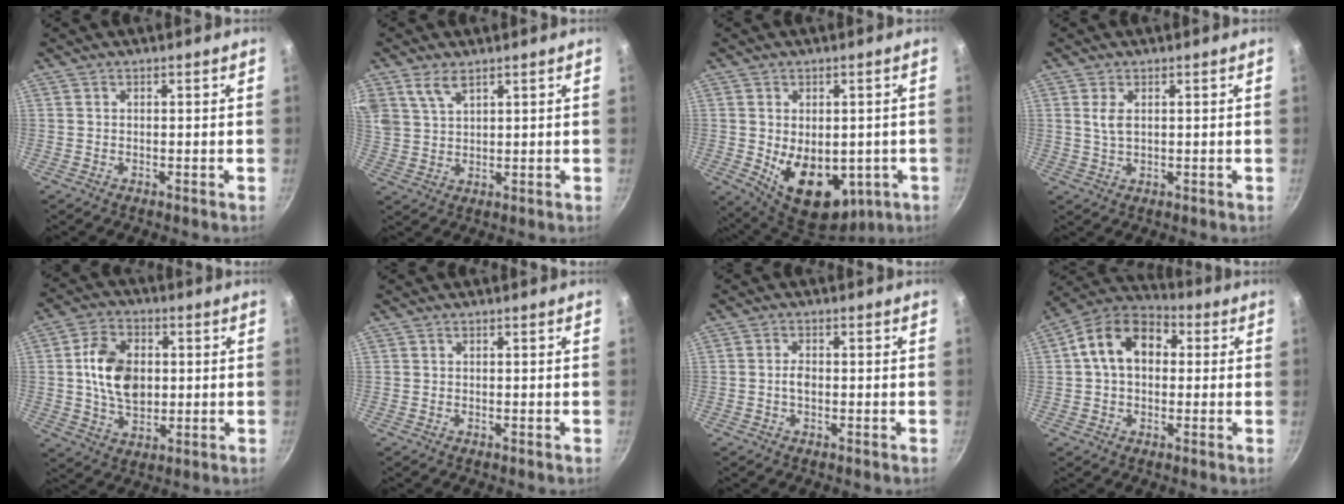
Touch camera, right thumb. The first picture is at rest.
{"total": 5.4, "force": [3.5, 2.6, 3.1], "torque": [-0.056, -0.012, 0.074]}
{"total": 14.9, "force": [-2.6, 9.9, 10.9], "torque": [-0.132, -0.019, -0.010]}
{"total": 3.0, "force": [0.9, 1.6, 2.4], "torque": [-0.044, -0.006, 0.018]}
{"total": 12.2, "force": [1.2, 8.5, 8.7], "torque": [-0.132, 0.002, 0.018]}
{"total": 0.0}
{"total": 2.0, "force": [-0.3, 1.2, 1.6], "torque": [-0.028, 0.010, -0.008]}
{"total": 13.3, "force": [2.1, 9.4, 9.1], "torque": [-0.121, 0.032, 0.012]}